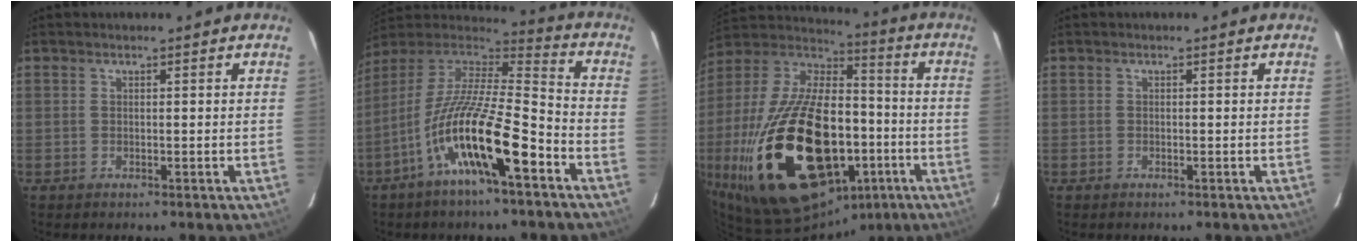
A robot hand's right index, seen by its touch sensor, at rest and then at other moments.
{"total": 19.1, "force": [-9.4, 3.9, 16.2], "torque": [-0.288, -0.026, -0.177]}
{"total": 37.2, "force": [-11.7, 20.0, 29.0], "torque": [-0.572, -0.013, -0.169]}
{"total": 0.0}